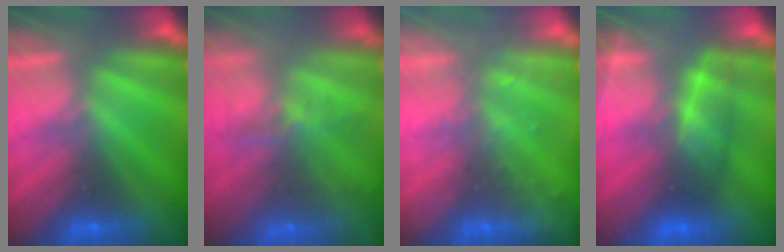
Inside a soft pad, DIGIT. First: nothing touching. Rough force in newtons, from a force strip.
{"total": 7.7}
{"total": 2.2}
{"total": 4.1}